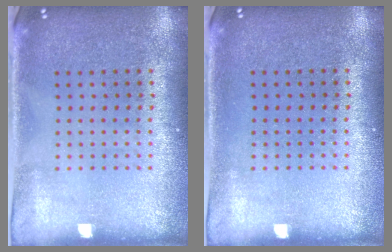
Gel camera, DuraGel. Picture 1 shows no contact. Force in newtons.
{"total": 0.0}